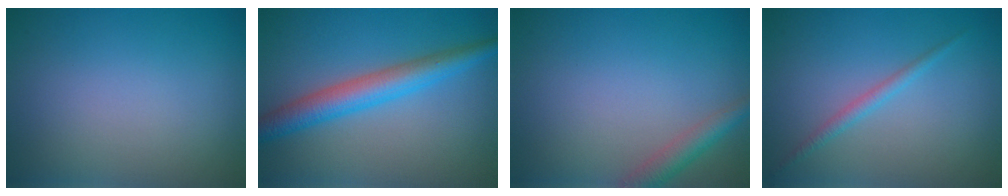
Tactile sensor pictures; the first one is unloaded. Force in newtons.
{"total": 4.8, "press": 4.8, "slide": 0.0}
{"total": 2.4, "press": 2.4, "slide": 0.1}
{"total": 1.4, "press": 1.4, "slide": 0.1}